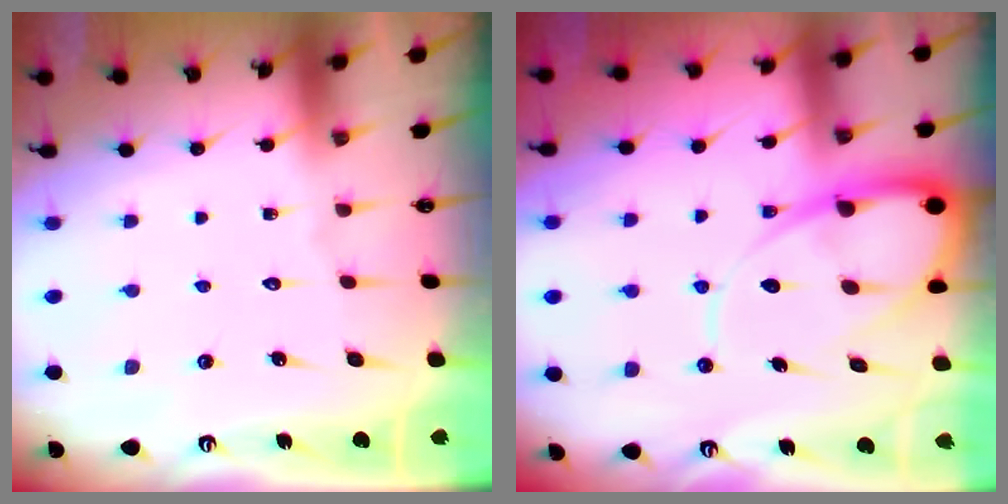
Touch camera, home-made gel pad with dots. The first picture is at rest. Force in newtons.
{"total": 13.3, "press": 13.2, "slide": 1.3}